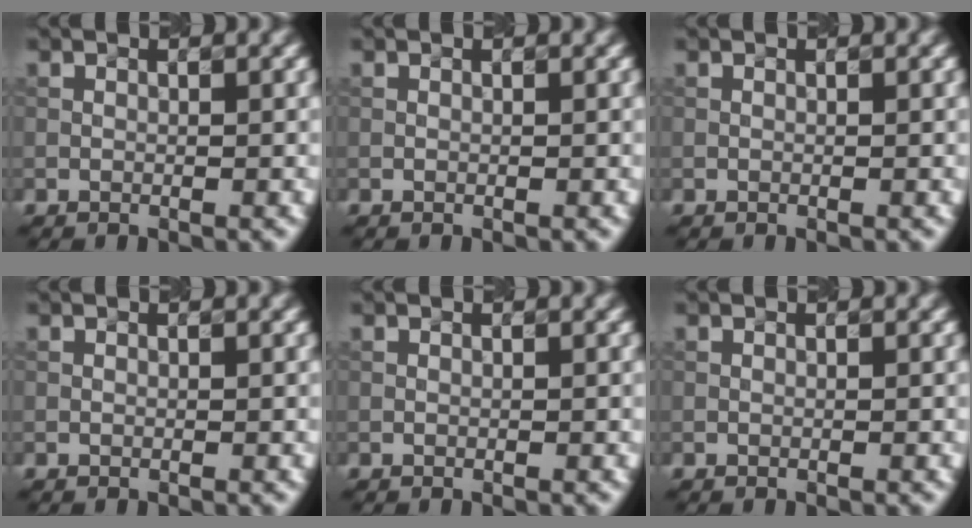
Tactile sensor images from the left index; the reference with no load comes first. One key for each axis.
{"total": 0.0}
{"total": 0.0}
{"total": 0.0}
{"total": 0.0}
{"total": 0.0}